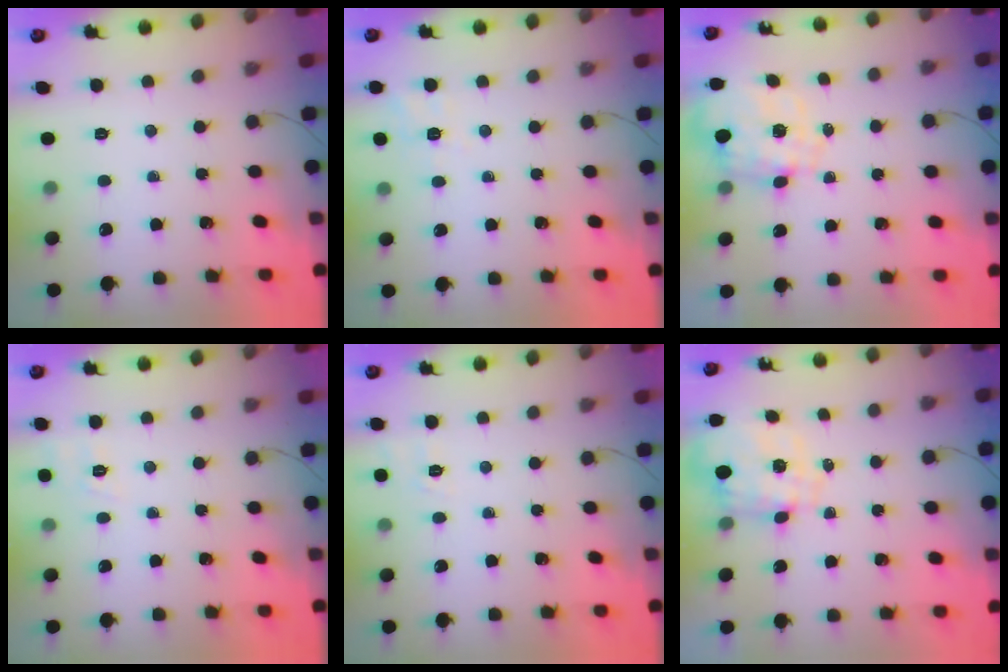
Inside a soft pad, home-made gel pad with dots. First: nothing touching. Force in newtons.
{"total": 2.2, "press": 0.2, "slide": 2.2}
{"total": 2.5, "press": 2.4, "slide": 0.8}
{"total": 8.0, "press": 7.8, "slide": 1.9}
{"total": 1.8, "press": 0.4, "slide": 1.7}
{"total": 1.7, "press": 1.6, "slide": 0.6}